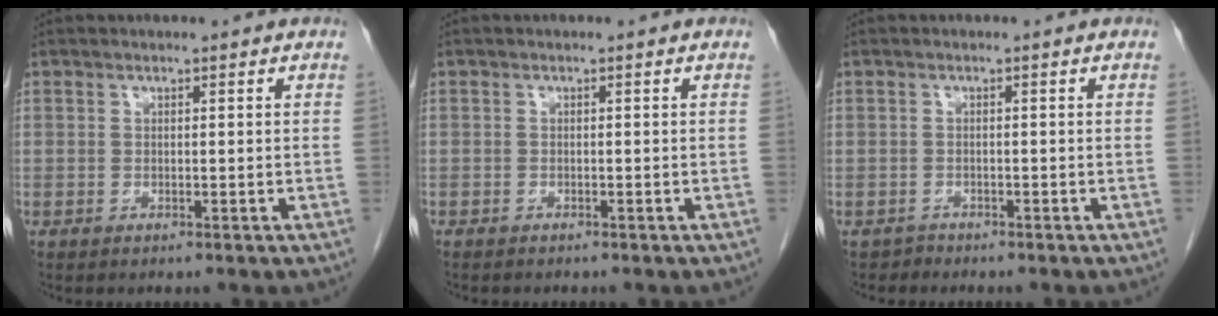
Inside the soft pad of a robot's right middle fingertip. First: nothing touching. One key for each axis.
{"total": 1.3, "fx": -1.2, "fy": 0.4, "fz": 0.5, "tx": -0.012, "ty": -0.003, "tz": -0.014}
{"total": 0.9, "fx": -0.7, "fy": 0.2, "fz": -0.4, "tx": 0.003, "ty": -0.002, "tz": -0.014}